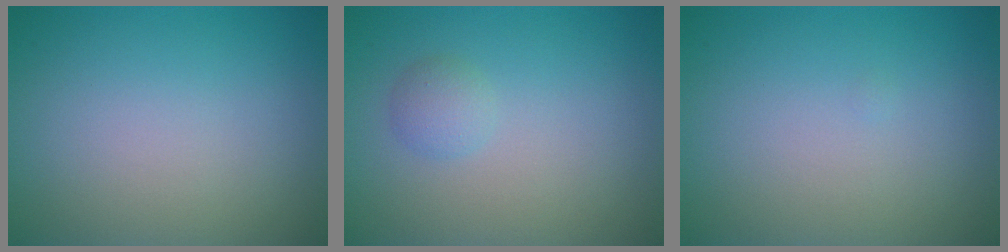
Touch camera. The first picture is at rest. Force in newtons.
{"total": 1.3, "press": 1.3, "slide": 0.0}
{"total": 0.0}